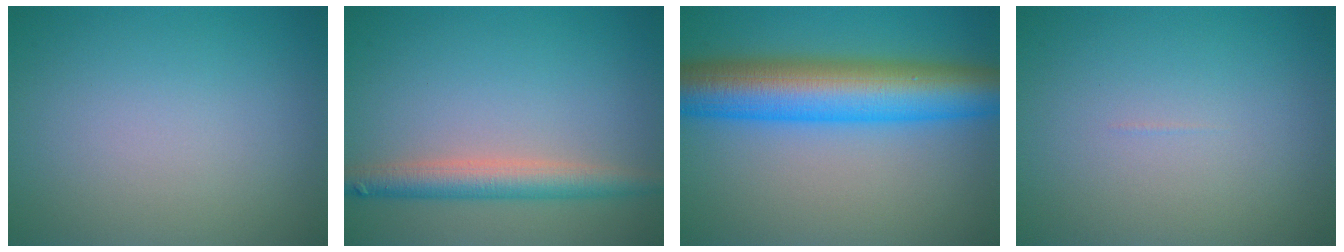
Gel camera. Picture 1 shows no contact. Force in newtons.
{"total": 3.8, "press": 3.8, "slide": 0.3}
{"total": 10.5, "press": 10.4, "slide": 0.2}
{"total": 0.0}